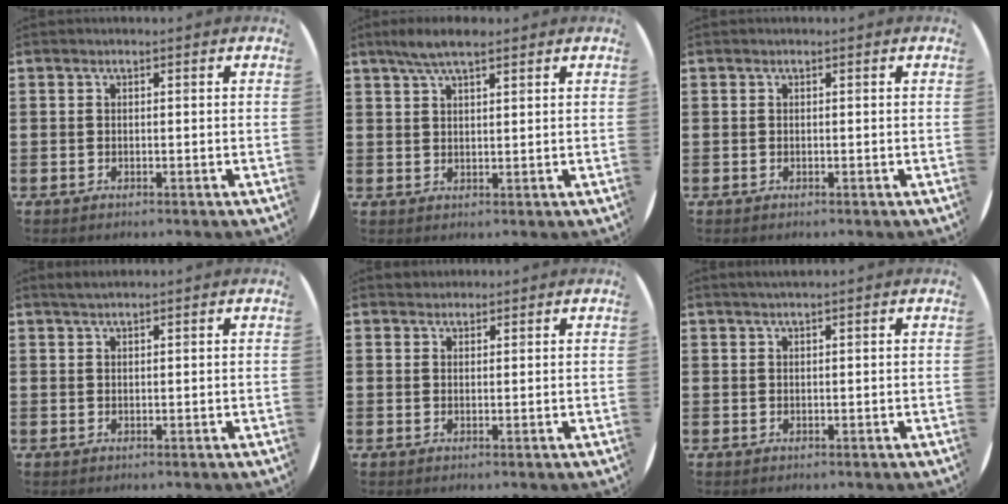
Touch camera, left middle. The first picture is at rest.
{"total": 4.3, "force": [3.2, 1.0, 2.8], "torque": [-0.060, 0.007, 0.056]}
{"total": 0.0}
{"total": 1.1, "force": [1.0, -0.1, 0.4], "torque": [-0.008, 0.002, 0.018]}
{"total": 1.1, "force": [1.1, 0.3, -0.2], "torque": [0.010, 0.000, 0.020]}
{"total": 0.9, "force": [0.7, -0.2, 0.6], "torque": [-0.008, 0.001, 0.013]}